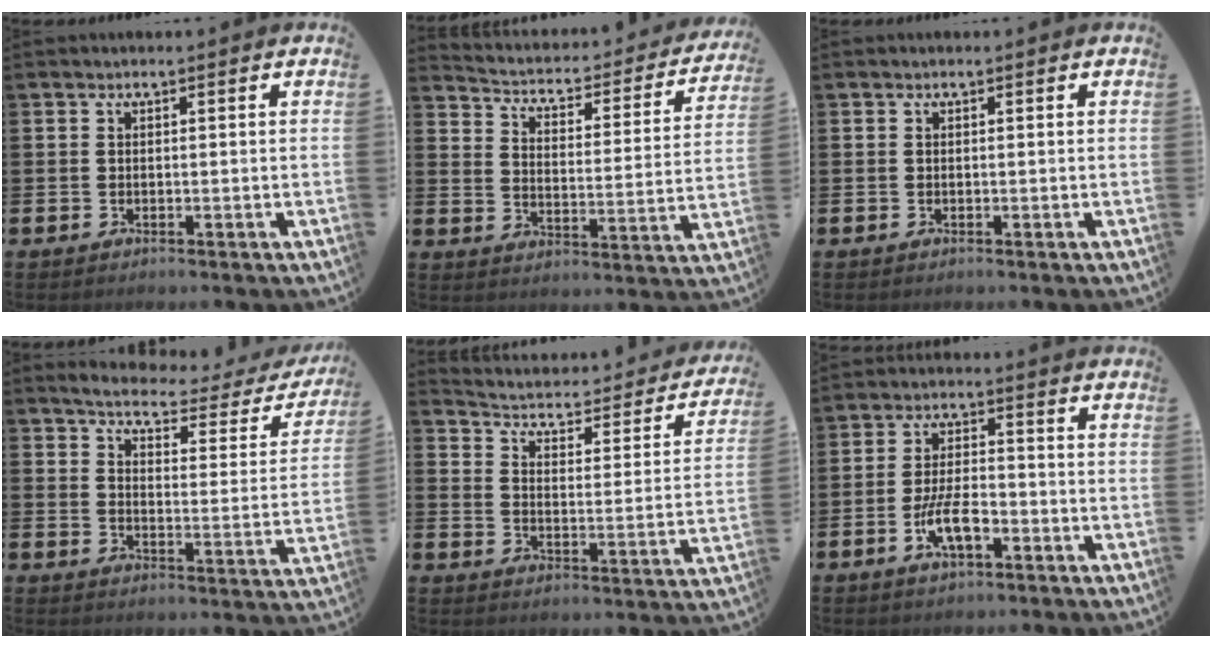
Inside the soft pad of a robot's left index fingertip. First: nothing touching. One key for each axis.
{"total": 3.8, "fx": 3.3, "fy": 1.5, "fz": 1.2, "tx": -0.046, "ty": -0.034, "tz": 0.044}
{"total": 0.0}
{"total": 4.5, "fx": 4.1, "fy": 1.0, "fz": 1.5, "tx": -0.044, "ty": -0.035, "tz": 0.061}
{"total": 3.9, "fx": 3.2, "fy": 1.6, "fz": 1.3, "tx": -0.050, "ty": -0.033, "tz": 0.043}
{"total": 5.7, "fx": -2.2, "fy": 2.3, "fz": 4.7, "tx": -0.085, "ty": 0.003, "tz": -0.044}